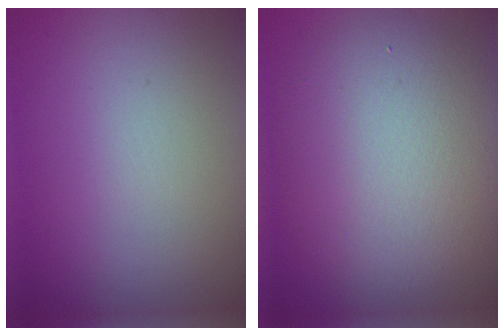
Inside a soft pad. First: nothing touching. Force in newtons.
{"total": 9.6, "press": 9.5, "slide": 0.7}